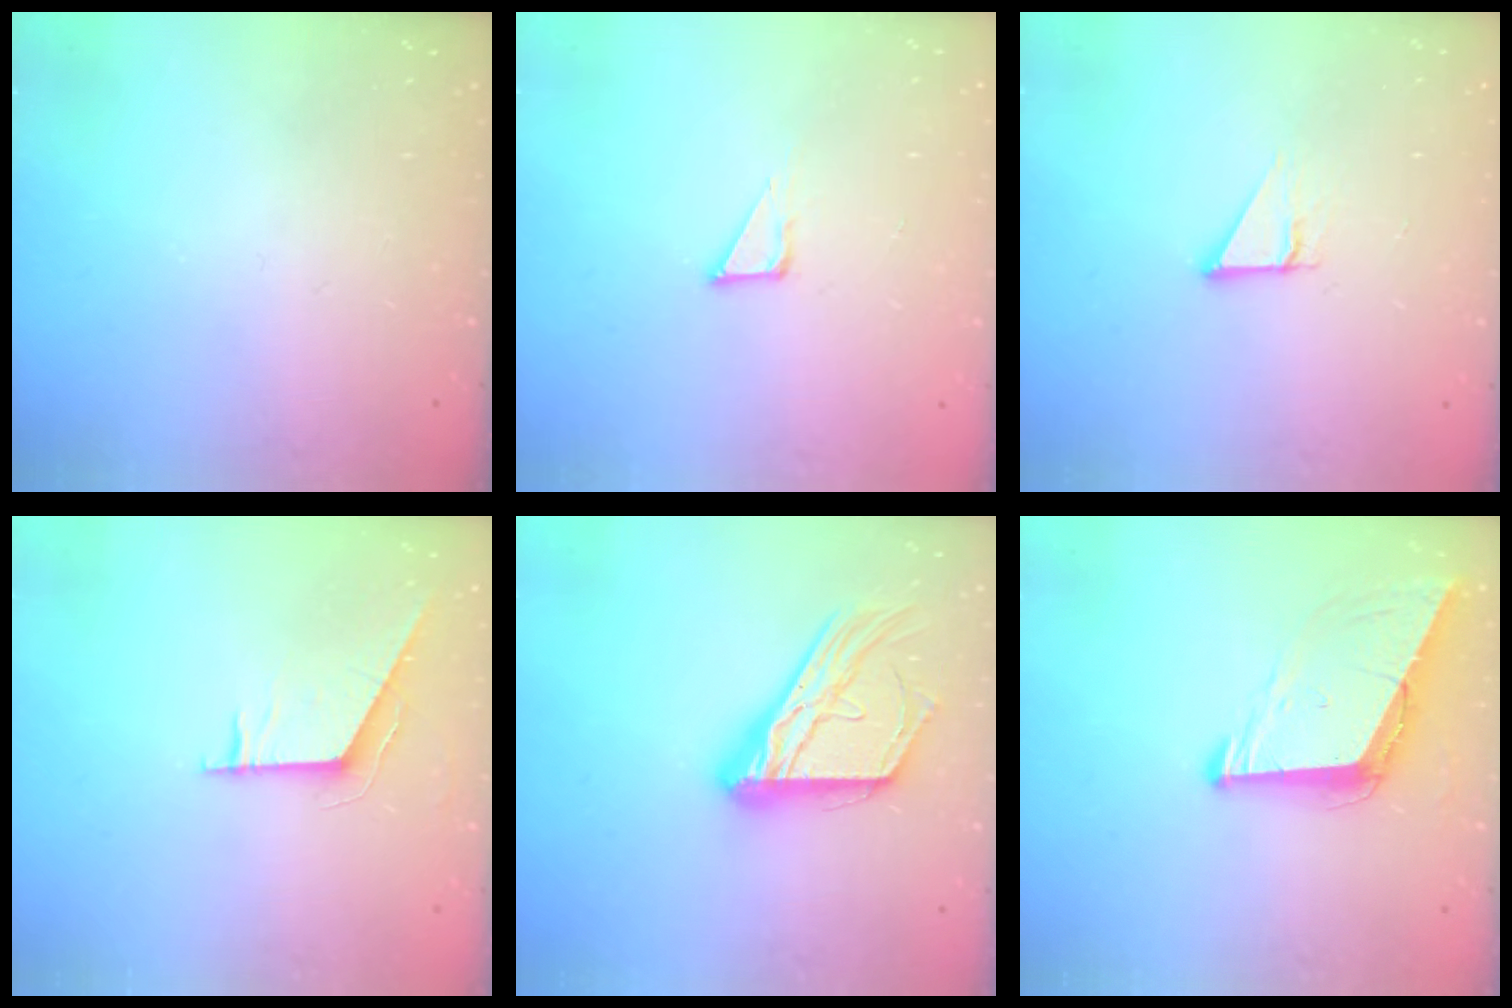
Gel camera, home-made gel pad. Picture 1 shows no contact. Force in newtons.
{"total": 5.8, "press": 5.8, "slide": 0.2}
{"total": 3.1, "press": 2.4, "slide": 1.9}
{"total": 6.3, "press": 6.3, "slide": 0.7}
{"total": 17.9, "press": 17.8, "slide": 1.5}
{"total": 9.1, "press": 8.4, "slide": 3.5}